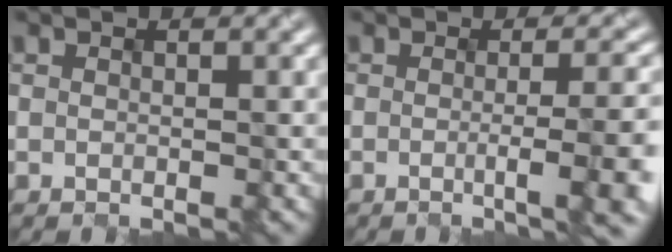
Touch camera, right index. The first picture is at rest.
{"total": 7.1, "force": [-1.0, 2.0, 6.8], "torque": [-0.073, -0.001, -0.011]}